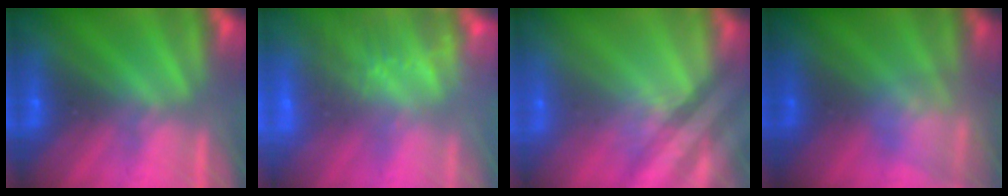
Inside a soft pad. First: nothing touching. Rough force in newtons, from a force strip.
{"total": 3.6}
{"total": 2.4}
{"total": 4.6}